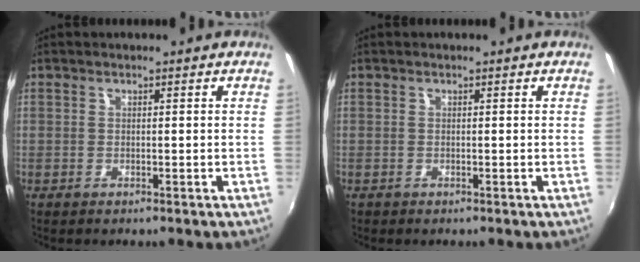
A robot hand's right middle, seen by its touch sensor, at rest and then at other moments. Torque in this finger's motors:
{"motor_torque": [-0.20, -0.20, -0.11, -0.02]}